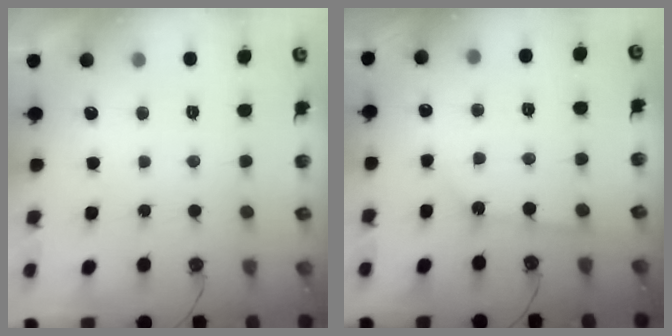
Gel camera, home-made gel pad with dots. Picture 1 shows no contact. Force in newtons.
{"total": 3.5, "press": 3.4, "slide": 0.6}